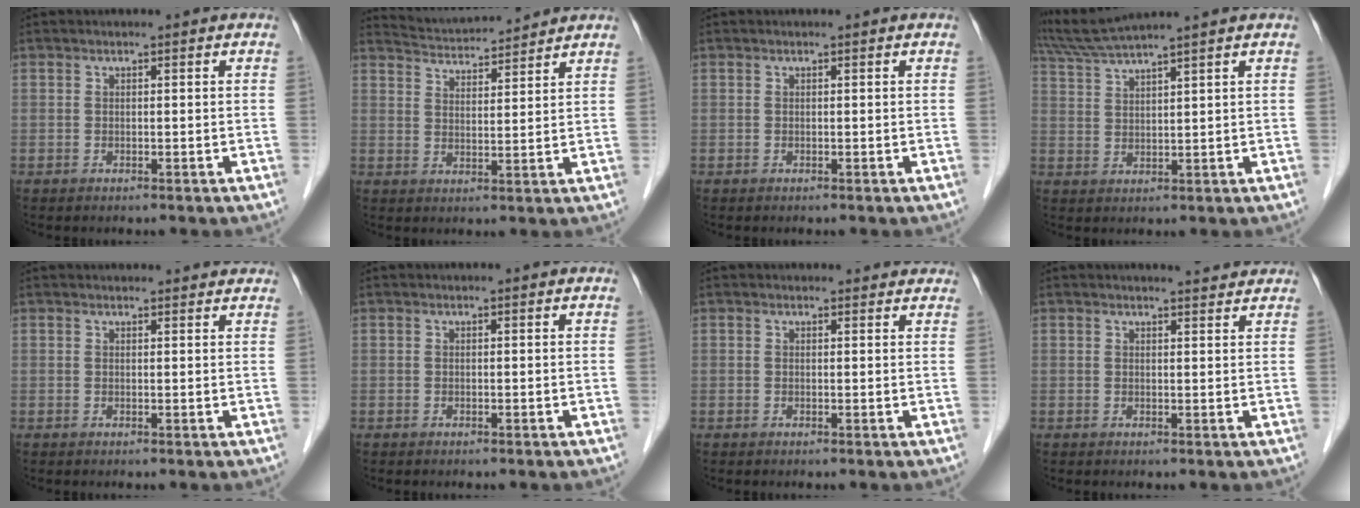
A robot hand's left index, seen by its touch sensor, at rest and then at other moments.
{"total": 8.3, "force": [8.2, 0.3, 1.4], "torque": [-0.038, 0.020, 0.135]}
{"total": 0.0}
{"total": 7.5, "force": [6.6, -1.8, 3.0], "torque": [-0.061, 0.017, 0.128]}
{"total": 6.1, "force": [5.8, 1.0, 1.5], "torque": [-0.013, 0.027, 0.061]}
{"total": 0.0}
{"total": 3.7, "force": [3.5, 1.1, 0.5], "torque": [-0.003, 0.014, 0.031]}
{"total": 2.9, "force": [2.8, 0.2, 0.6], "torque": [-0.017, -0.003, 0.032]}